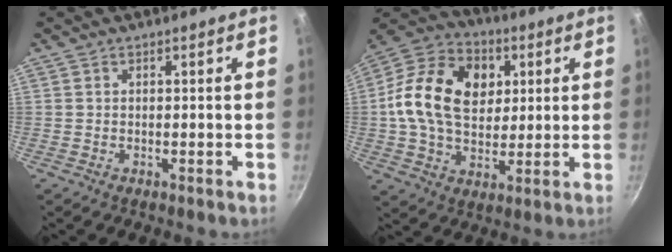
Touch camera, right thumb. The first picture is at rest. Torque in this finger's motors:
{"motor_torque": [-1.03, 2.00, 1.30, -0.28, 0.19]}